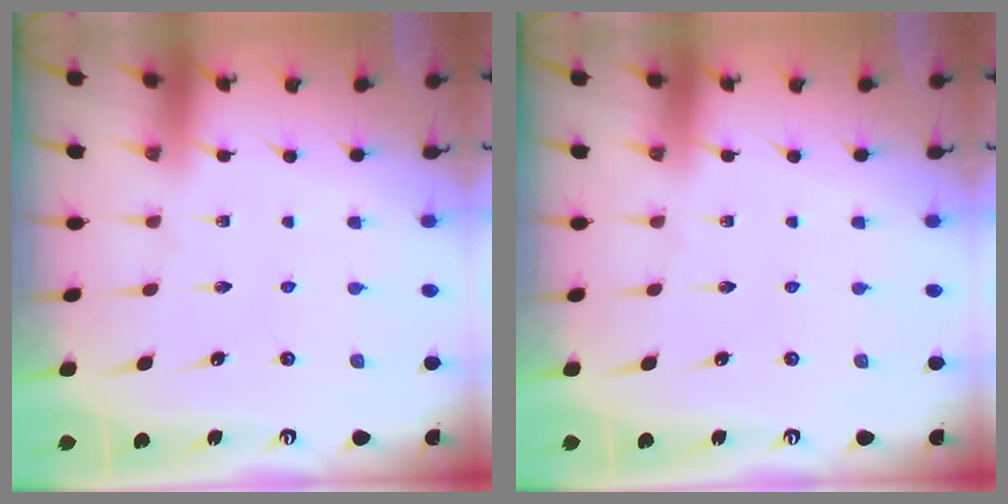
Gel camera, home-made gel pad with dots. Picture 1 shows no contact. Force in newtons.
{"total": 0.0}